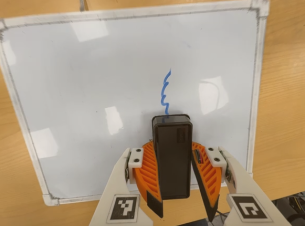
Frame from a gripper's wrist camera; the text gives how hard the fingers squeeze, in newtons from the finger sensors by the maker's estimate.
{"total": 8.2, "left": 9.2, "right": 7.1}